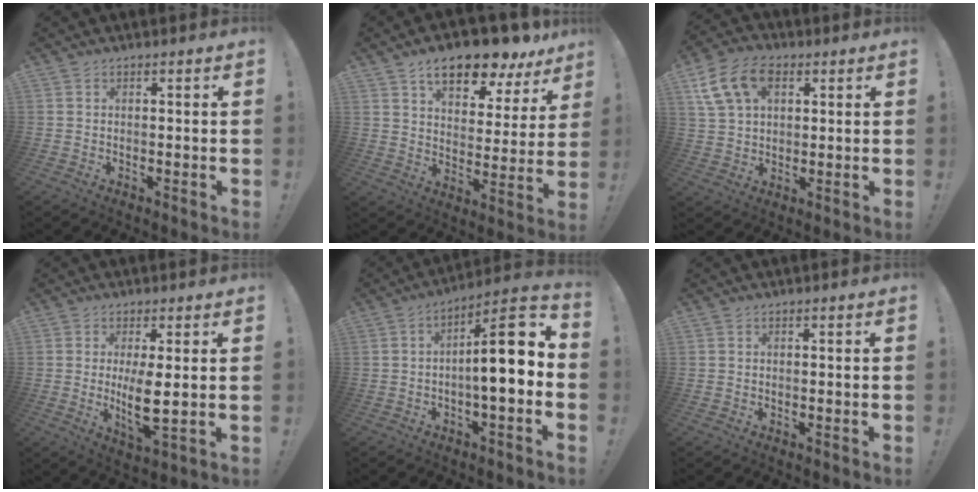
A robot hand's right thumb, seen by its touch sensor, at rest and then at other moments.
{"total": 13.6, "force": [9.8, 5.4, 7.9], "torque": [-0.123, -0.070, 0.165]}
{"total": 13.0, "force": [5.2, 8.6, 8.4], "torque": [-0.163, -0.008, 0.102]}
{"total": 7.9, "force": [0.6, 2.0, 7.6], "torque": [-0.131, -0.023, 0.008]}
{"total": 13.8, "force": [-0.3, 3.3, 13.4], "torque": [-0.198, 0.003, -0.010]}
{"total": 0.0}